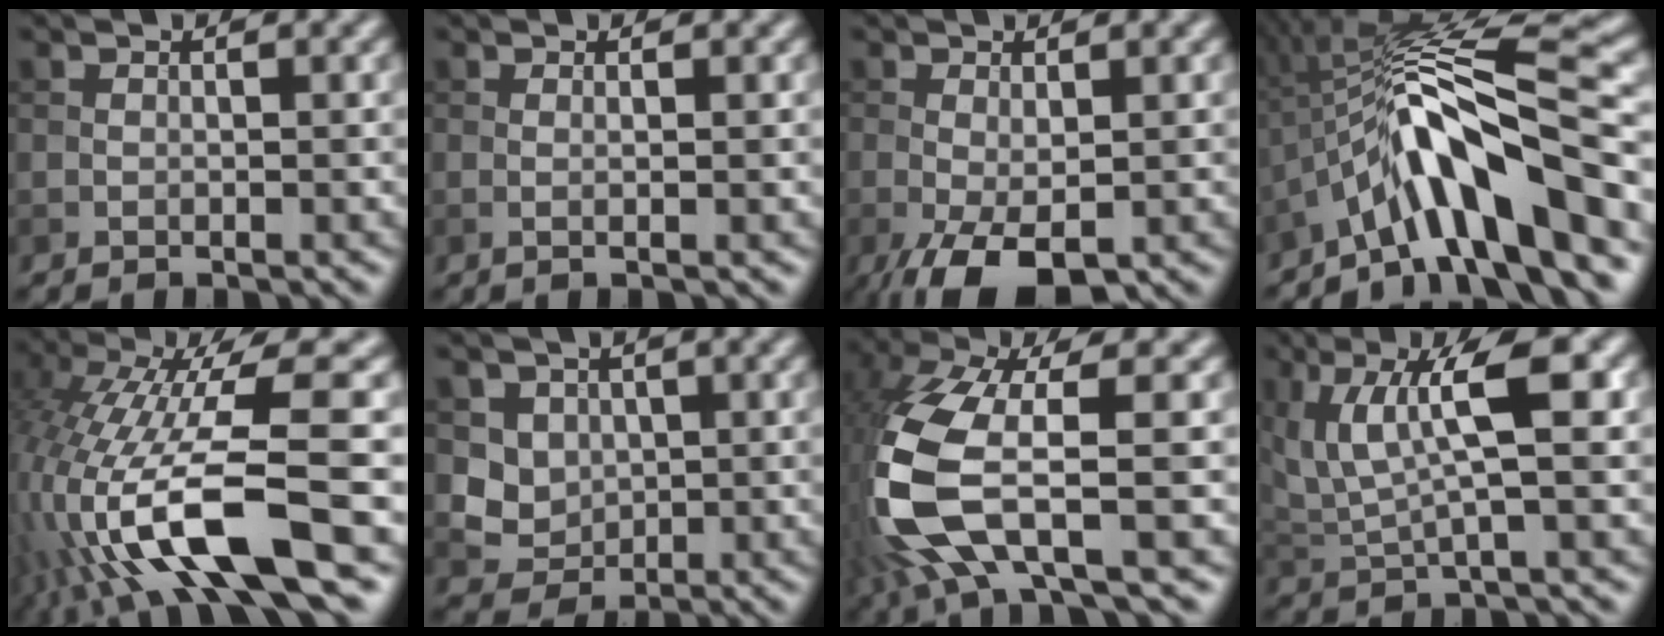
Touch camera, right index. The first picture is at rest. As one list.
[{"total": 1.1, "force": [0.1, 0.3, 1.0], "torque": [-0.014, 0.002, -0.004]}, {"total": 5.3, "force": [-2.2, 2.3, 4.3], "torque": [-0.093, -0.015, -0.036]}, {"total": 10.4, "force": [-4.2, 2.0, 9.3], "torque": [-0.139, 0.023, -0.078]}, {"total": 14.2, "force": [-4.6, 4.2, 12.8], "torque": [-0.257, 0.001, -0.075]}, {"total": 3.1, "force": [0.5, 2.9, 1.0], "torque": [-0.019, -0.007, 0.011]}, {"total": 10.3, "force": [-2.8, 3.5, 9.2], "torque": [-0.224, -0.008, -0.061]}, {"total": 6.9, "force": [2.1, 1.7, 6.4], "torque": [-0.131, 0.000, 0.039]}]